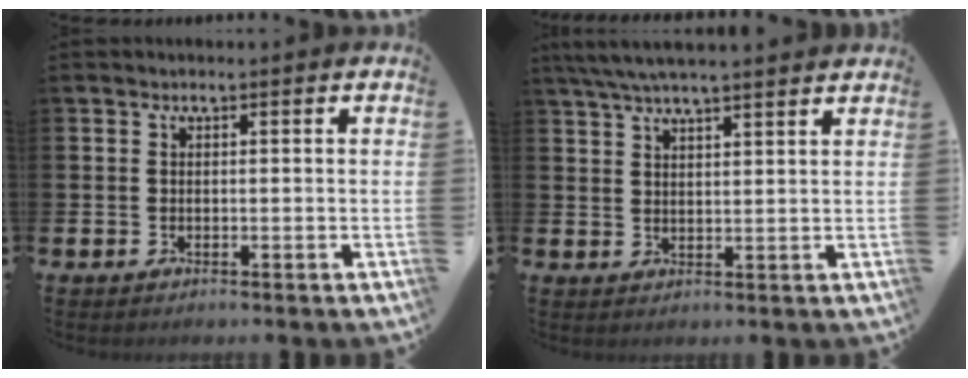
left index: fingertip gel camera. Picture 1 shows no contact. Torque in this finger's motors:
{"motor_torque": [1.04, -1.10, 0.86, 0.21]}